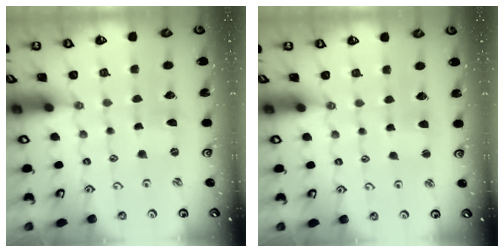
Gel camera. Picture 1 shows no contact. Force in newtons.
{"total": 2.9, "press": 2.9, "slide": 0.4}